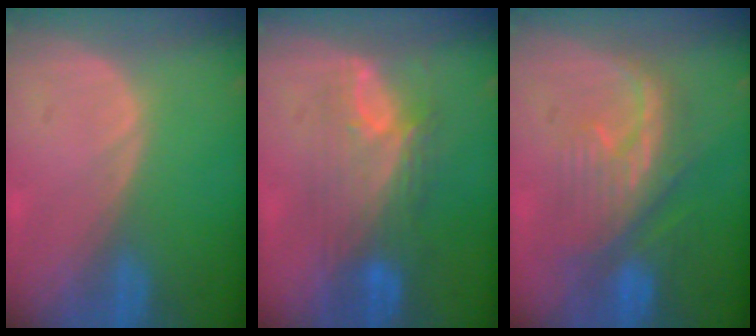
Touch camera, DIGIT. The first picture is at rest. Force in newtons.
{"total": 7.3, "press": 7.2, "slide": 1.4}
{"total": 8.1, "press": 8.1, "slide": 1.0}